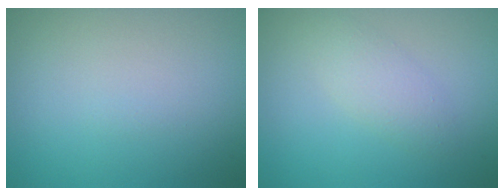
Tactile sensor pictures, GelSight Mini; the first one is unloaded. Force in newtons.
{"total": 2.0, "press": 2.0, "slide": 0.0}